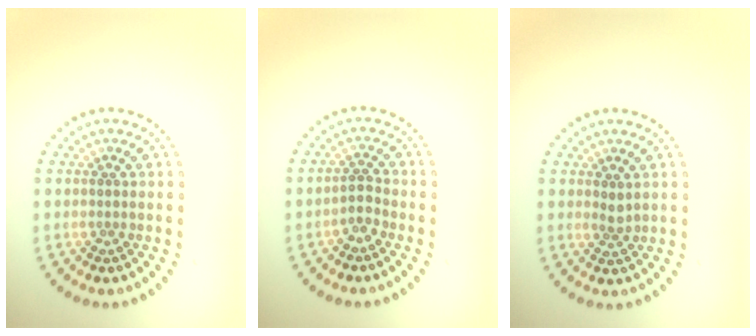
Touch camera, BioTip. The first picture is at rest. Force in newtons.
{"total": 1.5, "press": 1.2, "slide": 0.9}
{"total": 1.1, "press": 0.8, "slide": 0.7}